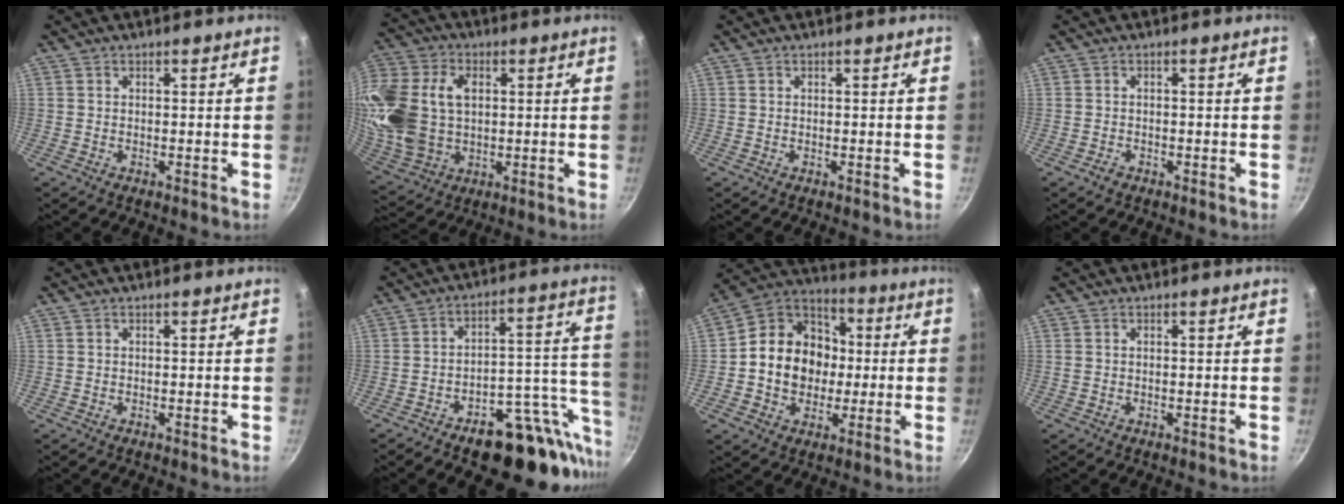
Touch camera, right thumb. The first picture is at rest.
{"total": 23.1, "force": [3.5, 16.7, 15.6], "torque": [-0.353, 0.020, 0.075]}
{"total": 0.0}
{"total": 1.3, "force": [-0.9, 0.8, 0.4], "torque": [-0.009, 0.006, -0.015]}
{"total": 0.0}
{"total": 19.8, "force": [-10.9, 9.7, 13.3], "torque": [-0.104, 0.069, -0.149]}
{"total": 16.3, "force": [-0.5, 13.7, 8.9], "torque": [-0.111, 0.030, -0.022]}
{"total": 0.0}